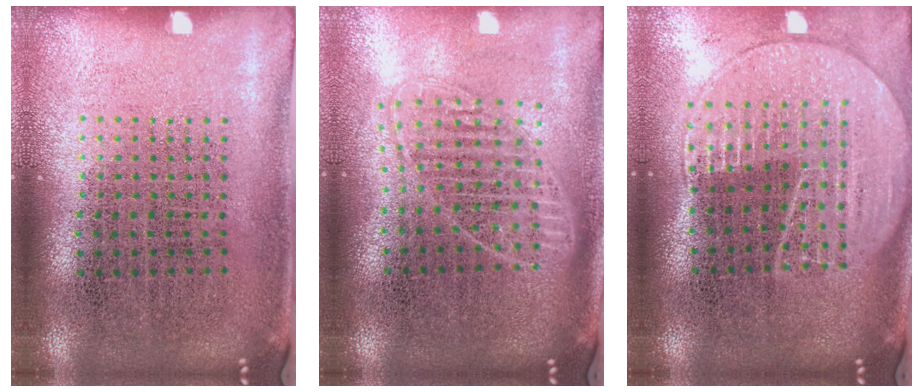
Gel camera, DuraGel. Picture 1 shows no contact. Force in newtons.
{"total": 1.8, "press": 1.6, "slide": 1.0}
{"total": 2.0, "press": 1.7, "slide": 0.9}